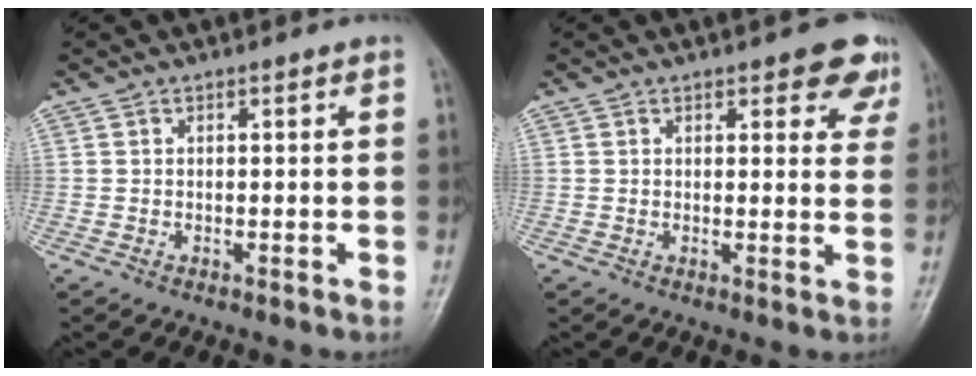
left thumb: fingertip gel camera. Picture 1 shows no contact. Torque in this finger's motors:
{"motor_torque": [0.80, 0.49, 0.44, -0.53, 0.03]}